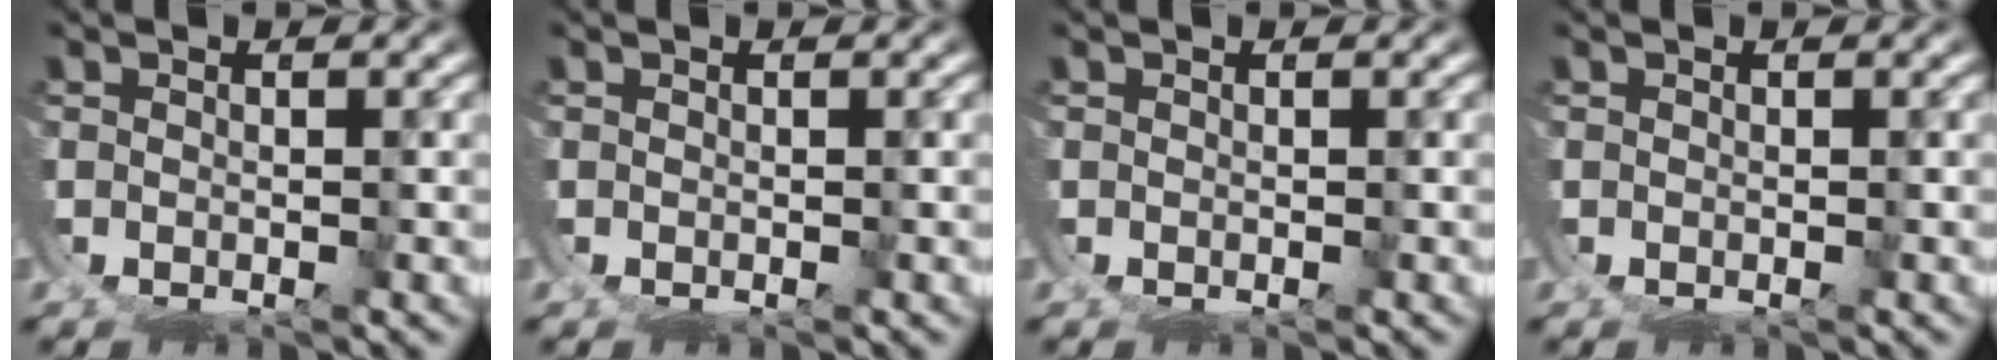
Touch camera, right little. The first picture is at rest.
{"total": 0.0}
{"total": 0.0}
{"total": 0.0}